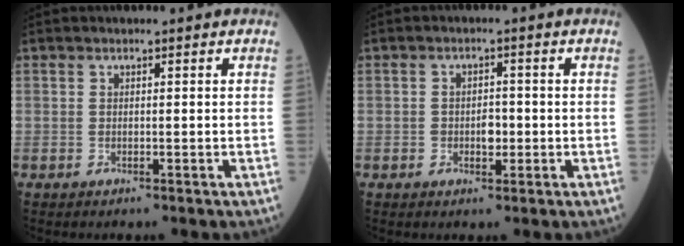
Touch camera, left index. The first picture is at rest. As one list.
[{"total": 2.5, "force": [-0.7, 1.5, 1.8], "torque": [-0.028, 0.000, -0.010]}]